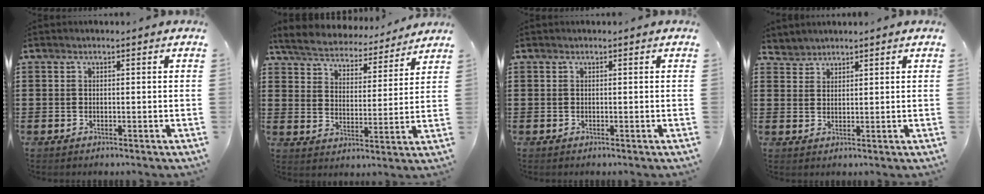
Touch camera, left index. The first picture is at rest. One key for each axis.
{"total": 5.1, "fx": 5.1, "fy": 0.5, "fz": 0.7, "tx": -0.042, "ty": -0.037, "tz": 0.084}
{"total": 0.0}
{"total": 2.1, "fx": 2.0, "fy": 0.4, "fz": -0.3, "tx": 0.000, "ty": 0.000, "tz": 0.042}